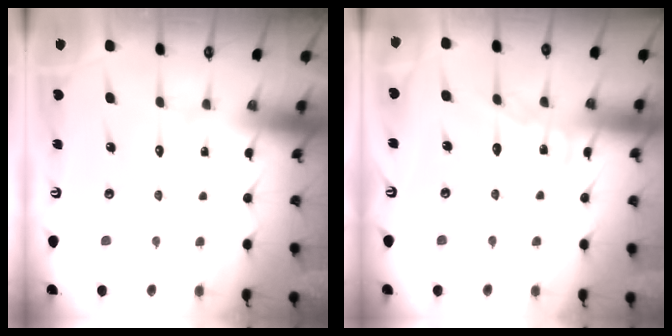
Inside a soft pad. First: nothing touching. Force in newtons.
{"total": 6.8, "press": 6.8, "slide": 0.7}